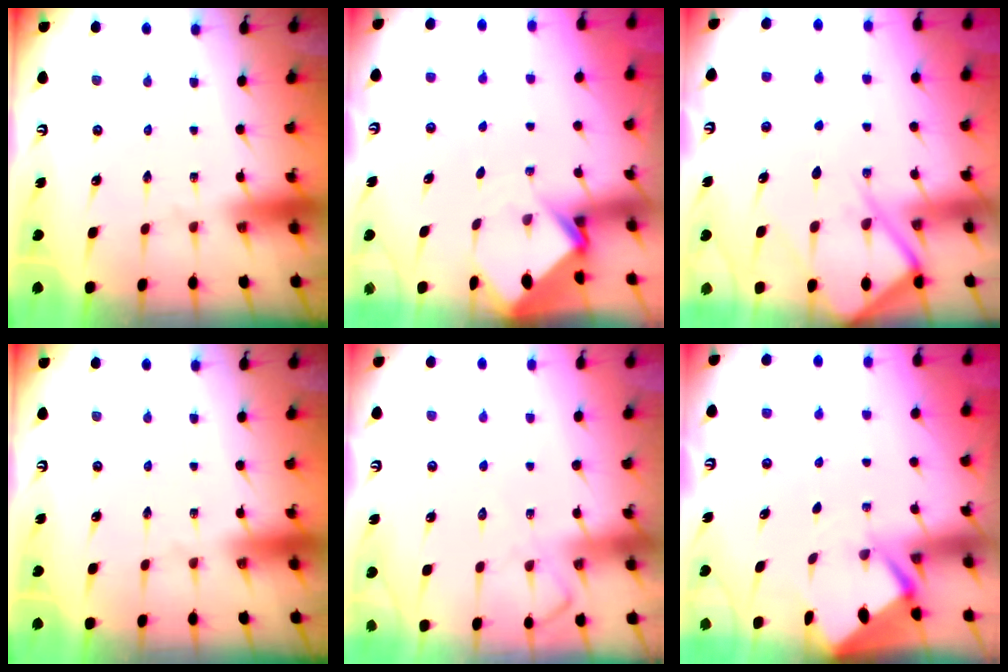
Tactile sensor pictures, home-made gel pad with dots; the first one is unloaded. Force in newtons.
{"total": 3.8, "press": 3.8, "slide": 0.2}
{"total": 11.7, "press": 11.7, "slide": 1.1}
{"total": 0.0}
{"total": 8.6, "press": 8.5, "slide": 1.0}
{"total": 2.6, "press": 2.6, "slide": 0.3}